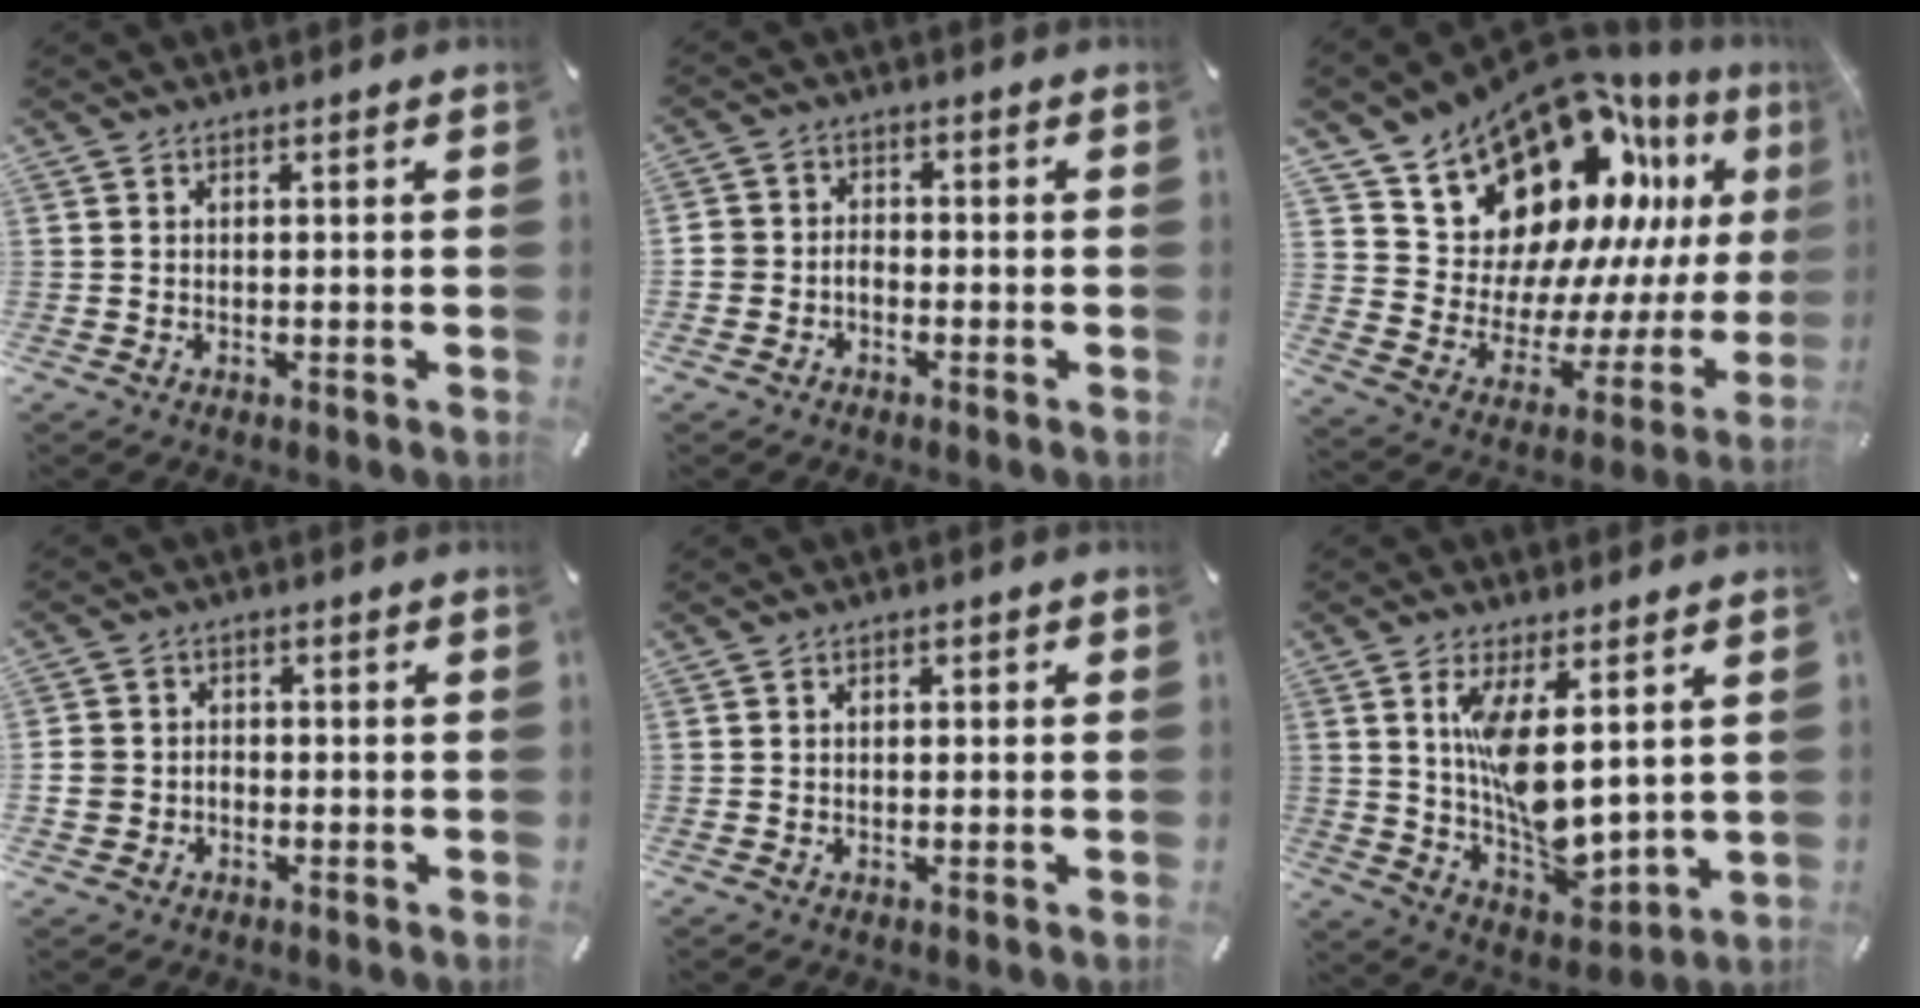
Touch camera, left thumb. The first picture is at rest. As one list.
[{"total": 3.5, "force": [-2.0, 2.8, 0.9], "torque": [-0.016, 0.013, -0.038]}, {"total": 19.0, "force": [14.0, 10.9, 6.9], "torque": [-0.102, -0.120, 0.256]}, {"total": 4.8, "force": [-1.4, 4.3, 1.6], "torque": [-0.027, 0.009, -0.028]}, {"total": 1.4, "force": [-0.1, 1.1, 0.9], "torque": [-0.018, 0.007, -0.005]}, {"total": 11.9, "force": [3.6, 6.0, 9.7], "torque": [-0.170, -0.029, 0.069]}]